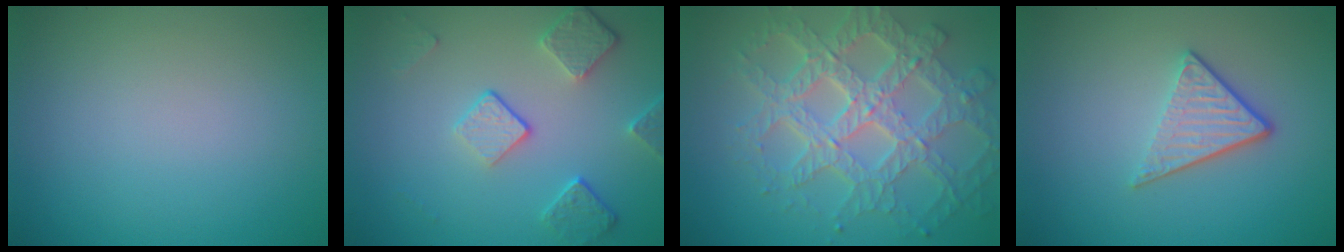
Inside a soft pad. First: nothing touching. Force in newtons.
{"total": 4.0, "press": 3.0, "slide": 2.6}
{"total": 7.9, "press": 5.7, "slide": 5.4}
{"total": 3.4, "press": 2.6, "slide": 2.2}